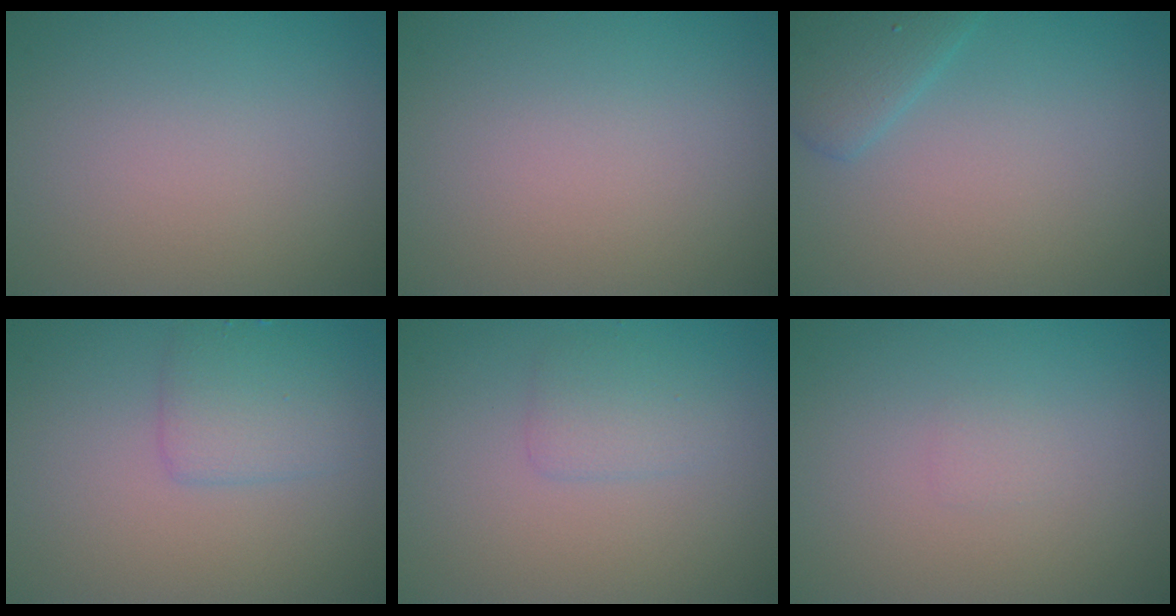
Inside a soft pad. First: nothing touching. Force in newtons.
{"total": 0.0}
{"total": 2.9, "press": 2.9, "slide": 0.1}
{"total": 2.6, "press": 2.6, "slide": 0.0}
{"total": 1.6, "press": 1.6, "slide": 0.0}
{"total": 0.5, "press": 0.5, "slide": 0.0}